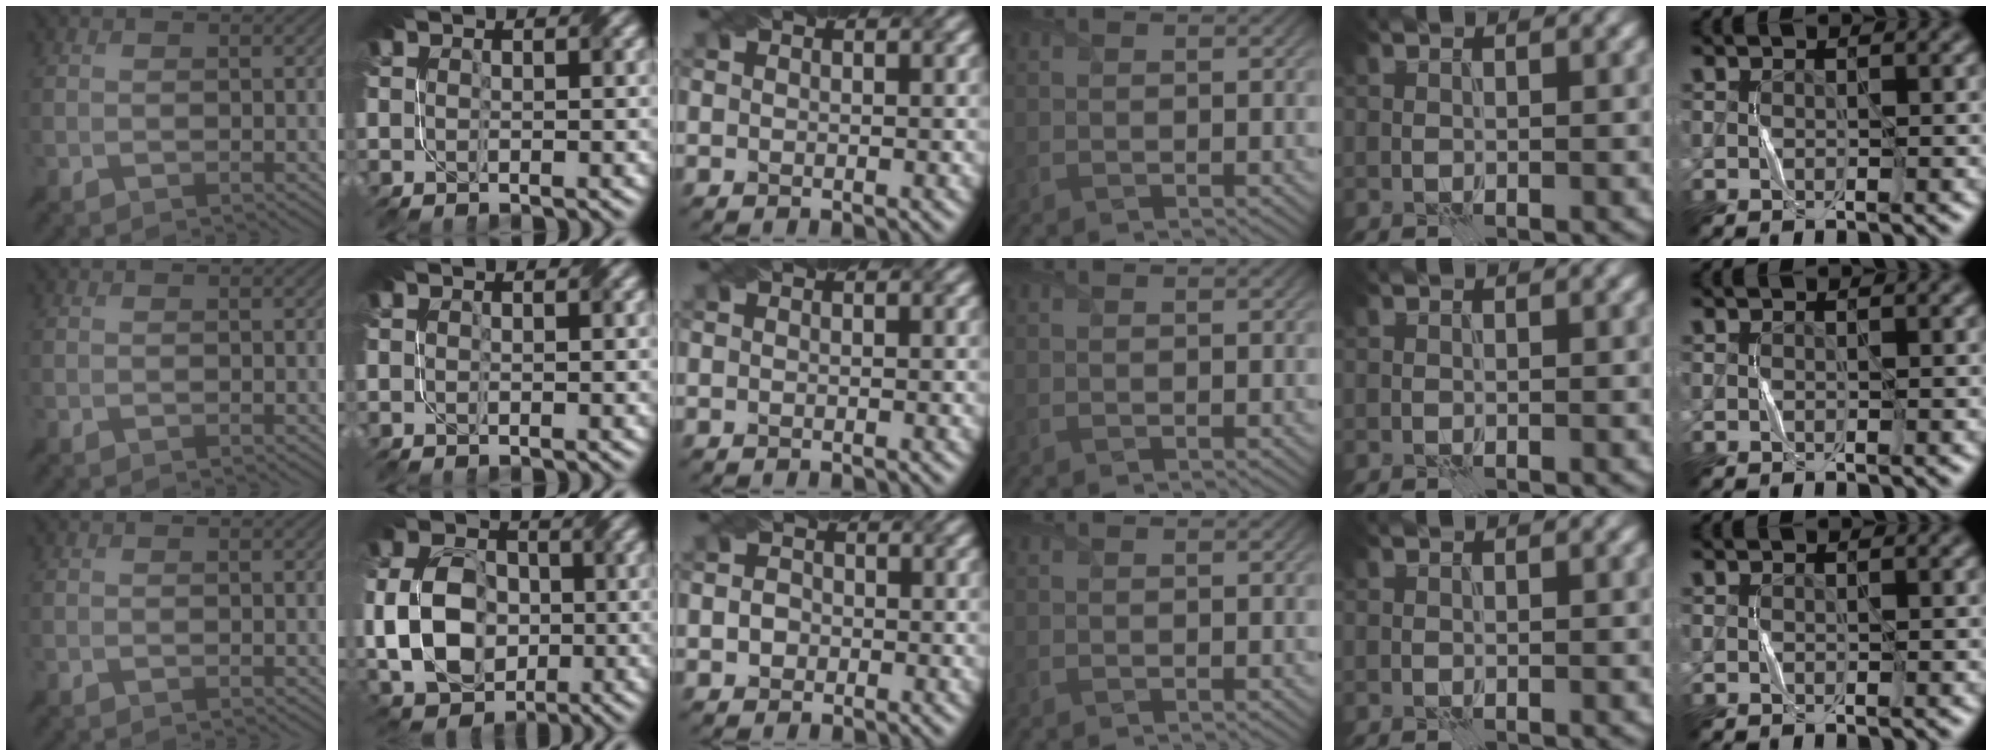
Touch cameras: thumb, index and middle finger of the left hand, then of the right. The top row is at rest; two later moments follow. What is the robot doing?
{"motion": "fold", "object": "coffee filter"}